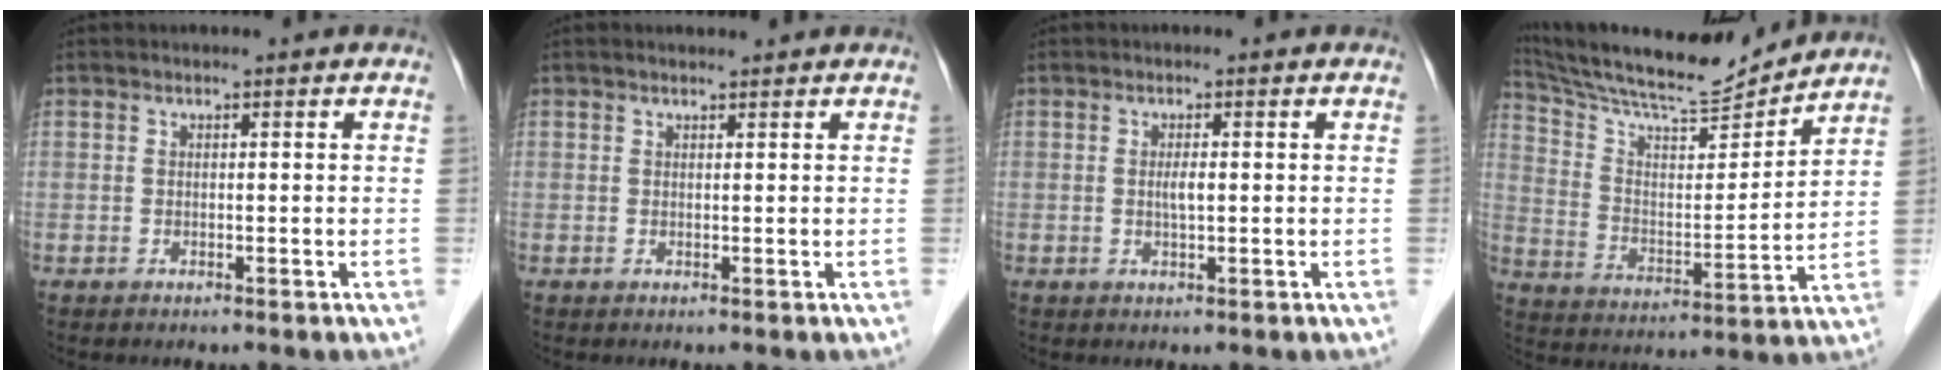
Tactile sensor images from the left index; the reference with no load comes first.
{"total": 1.1, "force": [1.0, 0.1, 0.4], "torque": [-0.010, 0.005, 0.017]}
{"total": 1.5, "force": [-0.1, 0.1, 1.5], "torque": [-0.028, -0.004, -0.003]}
{"total": 16.3, "force": [15.5, 1.0, 5.1], "torque": [-0.101, -0.010, 0.256]}